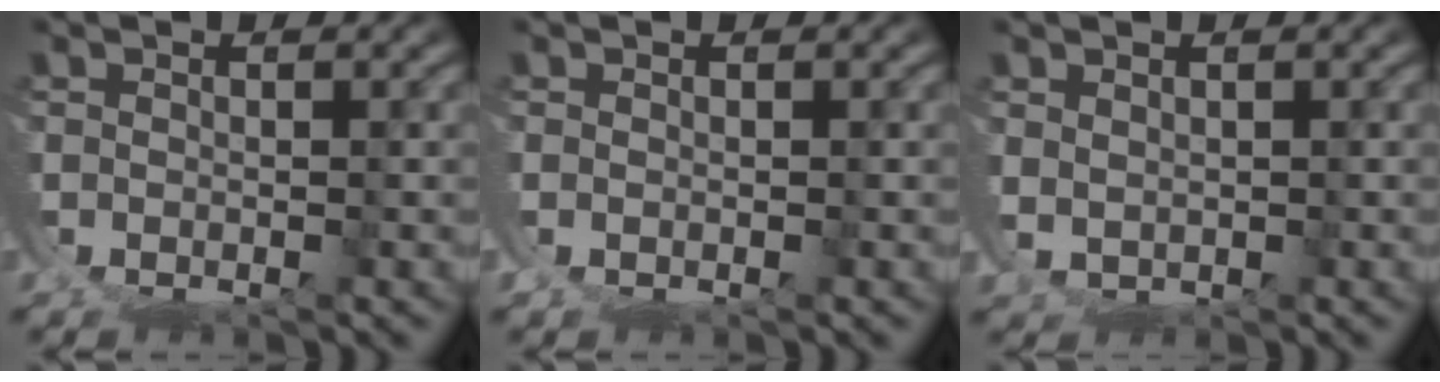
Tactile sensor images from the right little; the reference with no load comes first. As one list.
[{"total": 0.9, "force": [0.0, 0.8, 0.4], "torque": [-0.018, 0.000, -0.003]}, {"total": 1.7, "force": [0.6, 1.4, 0.8], "torque": [-0.016, -0.008, 0.017]}]